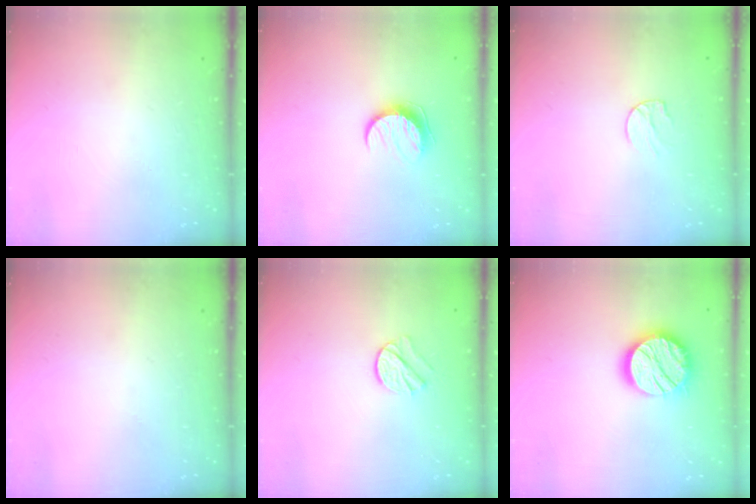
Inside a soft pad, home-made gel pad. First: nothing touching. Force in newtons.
{"total": 8.8, "press": 8.8, "slide": 0.5}
{"total": 6.6, "press": 6.5, "slide": 0.7}
{"total": 0.0}
{"total": 7.3, "press": 7.3, "slide": 0.1}
{"total": 17.1, "press": 17.1, "slide": 1.3}